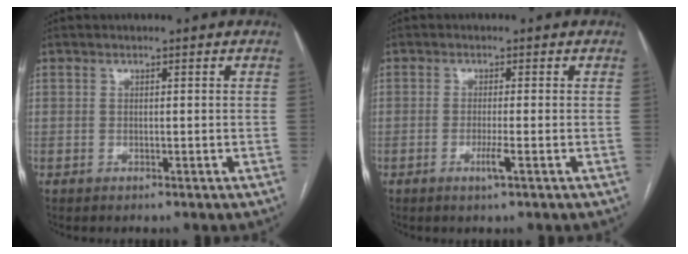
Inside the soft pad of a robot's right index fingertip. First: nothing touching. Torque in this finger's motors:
{"motor_torque": [0.30, 0.27, 0.15, 0.06]}